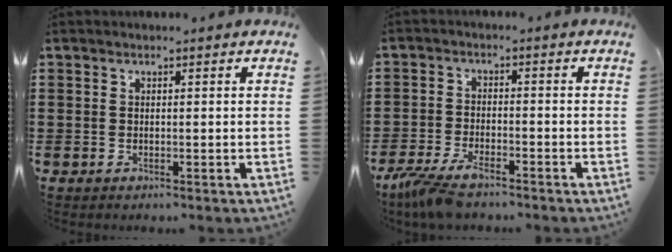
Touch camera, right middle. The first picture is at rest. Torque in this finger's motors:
{"motor_torque": [1.86, 0.28, 0.56, 0.20]}